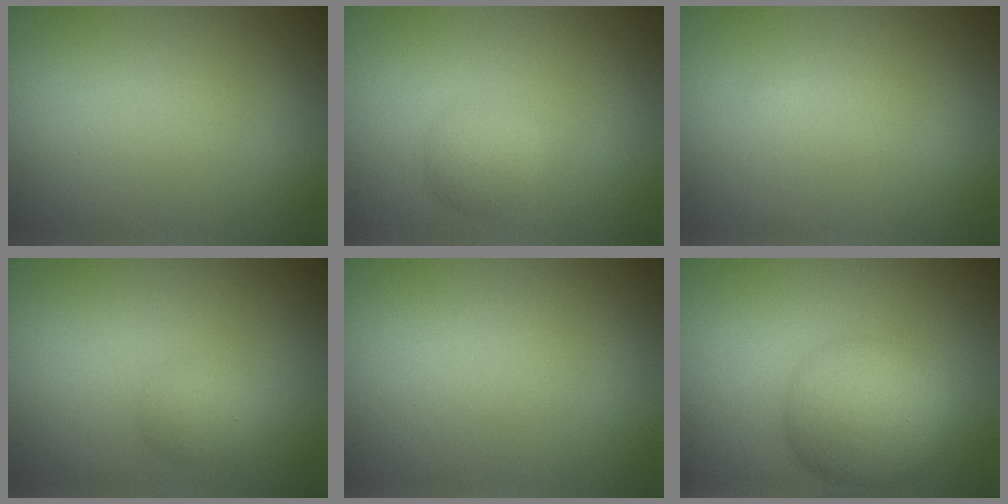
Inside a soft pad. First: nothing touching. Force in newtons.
{"total": 1.9, "press": 1.9, "slide": 0.0}
{"total": 0.0}
{"total": 1.8, "press": 1.7, "slide": 0.2}
{"total": 0.0}
{"total": 6.2, "press": 6.2, "slide": 0.2}